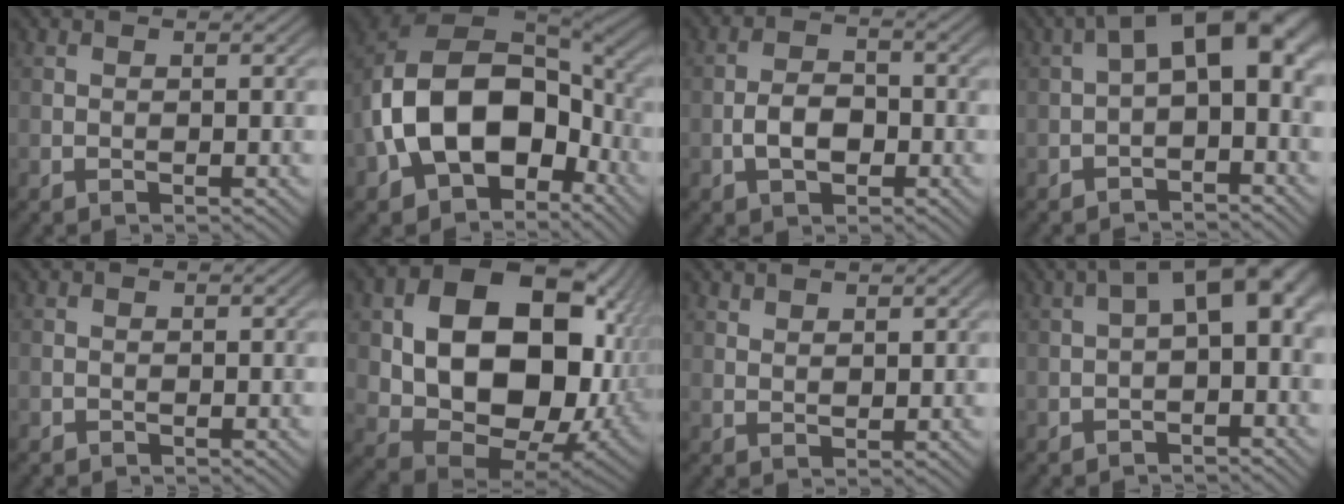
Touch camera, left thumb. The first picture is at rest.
{"total": 18.0, "force": [-4.4, 12.5, 12.2], "torque": [-0.253, -0.038, -0.066]}
{"total": 4.3, "force": [-1.4, 2.6, 3.1], "torque": [-0.060, 0.004, -0.032]}
{"total": 9.3, "force": [-0.2, 4.3, 8.3], "torque": [-0.125, 0.027, -0.017]}
{"total": 0.7, "force": [-0.3, 0.5, -0.1], "torque": [0.005, -0.004, -0.010]}
{"total": 19.0, "force": [2.0, 13.7, 13.0], "torque": [-0.225, -0.054, 0.079]}
{"total": 1.9, "force": [1.6, 0.9, 0.7], "torque": [-0.014, -0.003, 0.036]}
{"total": 7.3, "force": [-0.1, 3.1, 6.6], "torque": [-0.095, 0.020, -0.011]}